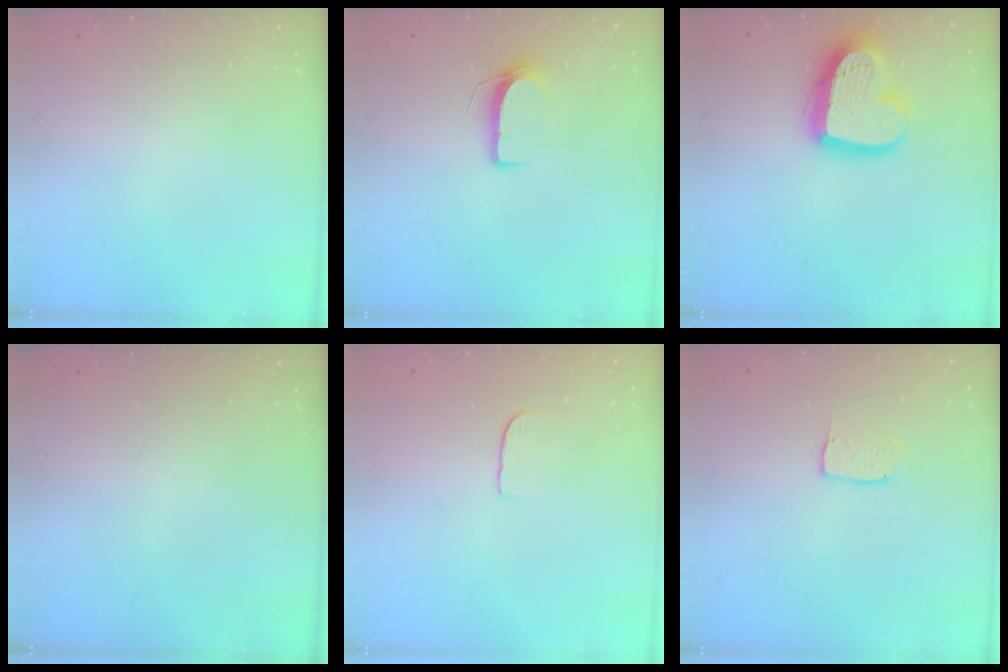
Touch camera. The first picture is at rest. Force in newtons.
{"total": 7.0, "press": 7.0, "slide": 0.6}
{"total": 17.0, "press": 17.0, "slide": 1.5}
{"total": 0.0}
{"total": 4.5, "press": 4.5, "slide": 0.3}
{"total": 4.4, "press": 4.4, "slide": 0.3}